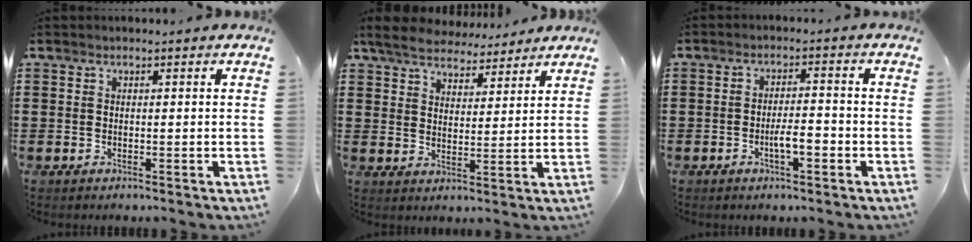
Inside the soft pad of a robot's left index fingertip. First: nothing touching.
{"total": 5.6, "force": [5.1, 1.7, 1.4], "torque": [-0.052, -0.017, 0.091]}
{"total": 4.0, "force": [-1.6, 1.0, 3.5], "torque": [-0.069, 0.003, -0.032]}